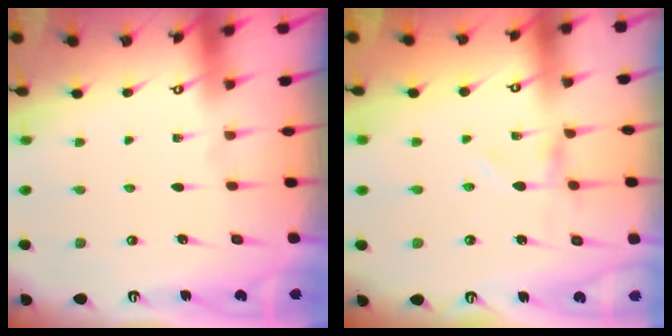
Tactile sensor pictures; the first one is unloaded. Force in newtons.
{"total": 0.0}